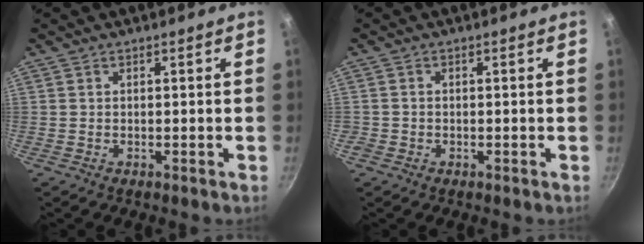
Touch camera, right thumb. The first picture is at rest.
{"total": 1.1, "force": [-0.4, 1.0, 0.2], "torque": [-0.003, 0.002, -0.008]}